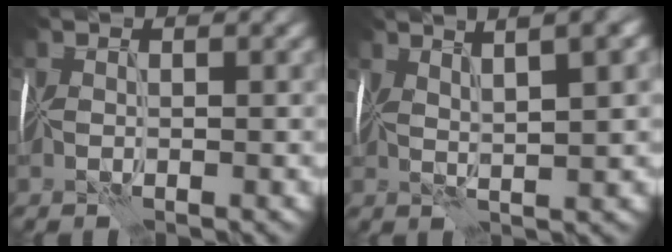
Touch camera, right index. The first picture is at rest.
{"total": 6.5, "force": [3.6, 1.4, 5.2], "torque": [-0.058, 0.031, 0.032]}